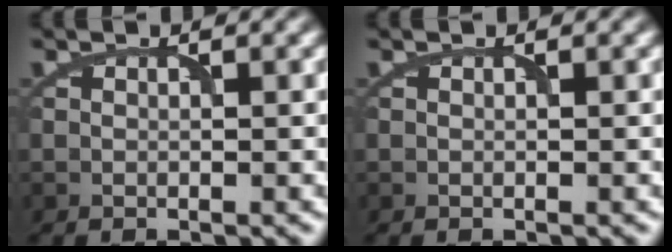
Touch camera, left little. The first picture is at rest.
{"total": 0.0}